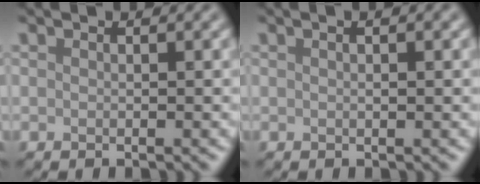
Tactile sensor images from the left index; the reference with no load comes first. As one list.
[{"total": 1.6, "force": [0.8, 0.5, 1.4], "torque": [-0.011, -0.008, 0.005]}]